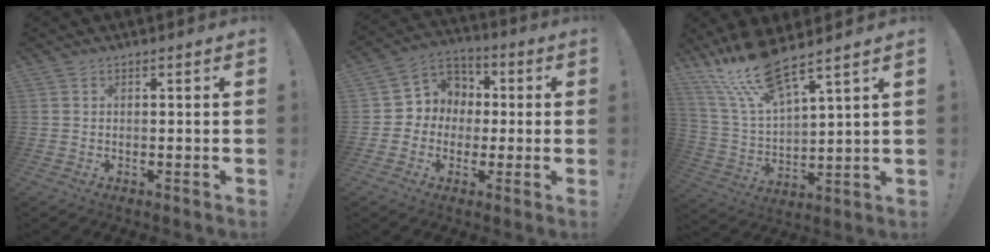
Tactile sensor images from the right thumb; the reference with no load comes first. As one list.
[{"total": 8.5, "force": [-1.1, 8.2, 1.8], "torque": [-0.025, 0.012, -0.012]}, {"total": 15.5, "force": [12.5, 3.5, 8.5], "torque": [-0.181, -0.077, 0.223]}]